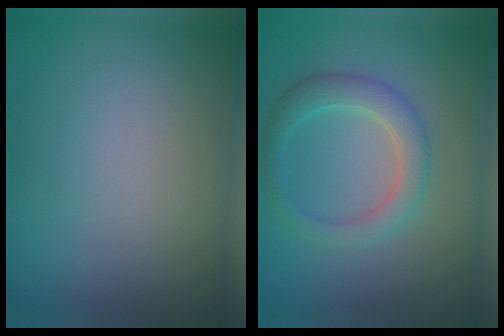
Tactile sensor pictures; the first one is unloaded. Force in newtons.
{"total": 3.2, "press": 3.2, "slide": 0.2}